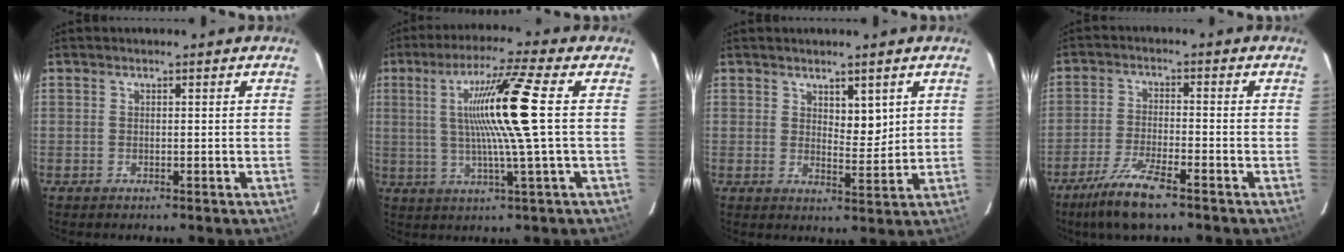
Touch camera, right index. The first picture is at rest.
{"total": 12.3, "force": [1.4, -2.0, 12.1], "torque": [-0.220, 0.001, 0.025]}
{"total": 3.8, "force": [1.9, 1.7, 2.9], "torque": [-0.044, -0.007, 0.034]}
{"total": 7.8, "force": [-5.5, 0.7, 5.6], "torque": [-0.115, -0.020, -0.101]}